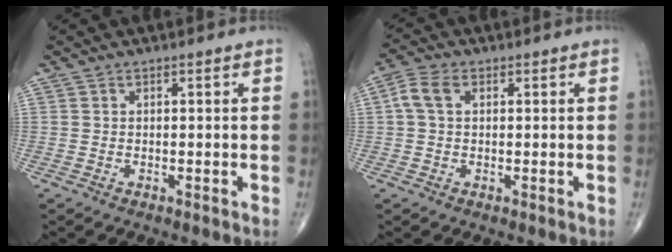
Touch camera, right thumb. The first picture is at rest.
{"total": 4.5, "force": [0.9, 2.9, 3.3], "torque": [-0.080, 0.015, 0.015]}